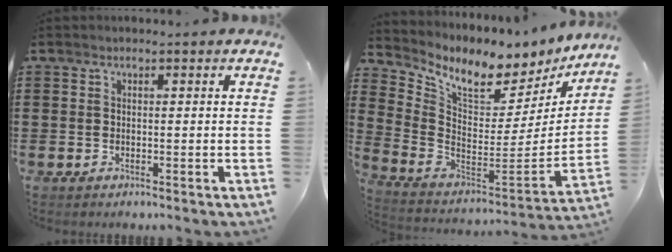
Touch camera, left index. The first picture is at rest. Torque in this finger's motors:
{"motor_torque": [2.14, 0.00, 0.51, 0.12]}